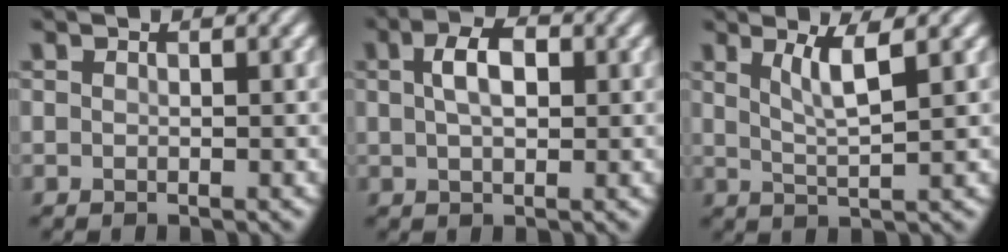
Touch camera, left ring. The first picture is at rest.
{"total": 3.6, "force": [0.9, 1.9, 2.9], "torque": [-0.057, 0.008, 0.012]}
{"total": 3.2, "force": [1.5, 0.6, 2.8], "torque": [-0.049, -0.003, 0.030]}